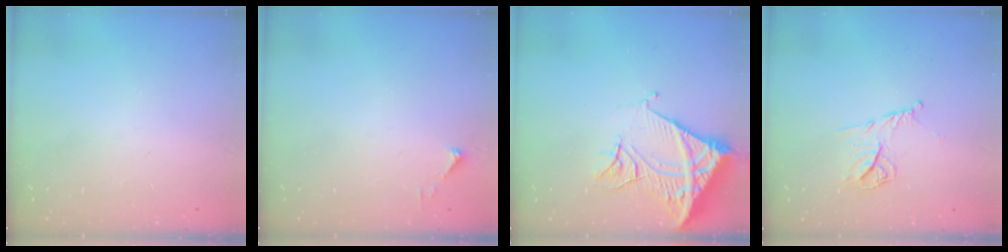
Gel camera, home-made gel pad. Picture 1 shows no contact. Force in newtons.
{"total": 2.7, "press": 2.7, "slide": 0.3}
{"total": 14.2, "press": 14.1, "slide": 1.5}
{"total": 9.8, "press": 9.8, "slide": 0.6}